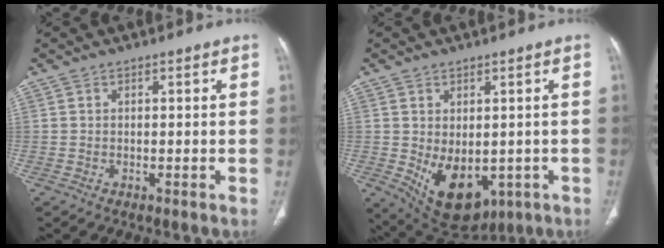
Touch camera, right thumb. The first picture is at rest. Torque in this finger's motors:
{"motor_torque": [-0.38, 0.72, 0.30, 0.25, 0.25]}